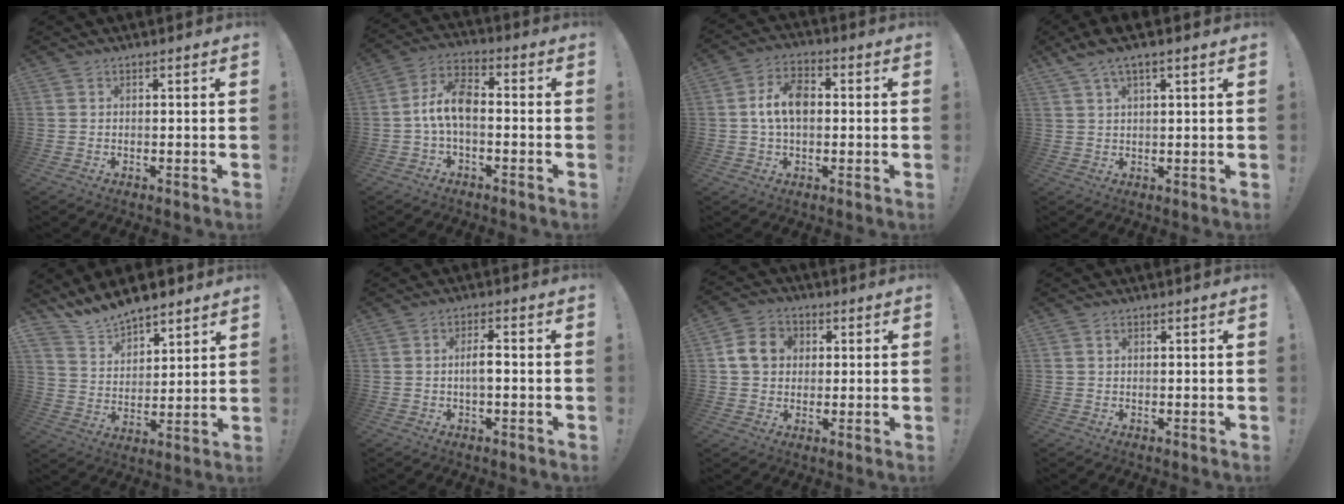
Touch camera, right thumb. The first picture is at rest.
{"total": 9.7, "force": [-1.3, 5.0, 8.2], "torque": [-0.172, 0.010, -0.020]}
{"total": 9.7, "force": [0.4, 6.0, 7.6], "torque": [-0.139, 0.015, 0.009]}
{"total": 5.0, "force": [3.1, 1.1, 3.7], "torque": [-0.072, -0.006, 0.057]}
{"total": 10.1, "force": [9.4, 3.1, 2.0], "torque": [-0.065, -0.071, 0.180]}
{"total": 4.1, "force": [-0.7, 1.2, 3.8], "torque": [-0.073, 0.003, -0.017]}
{"total": 9.2, "force": [1.8, 7.9, 4.3], "torque": [-0.070, 0.013, 0.040]}
{"total": 0.8, "force": [0.4, 0.6, 0.5], "torque": [-0.009, 0.001, 0.007]}